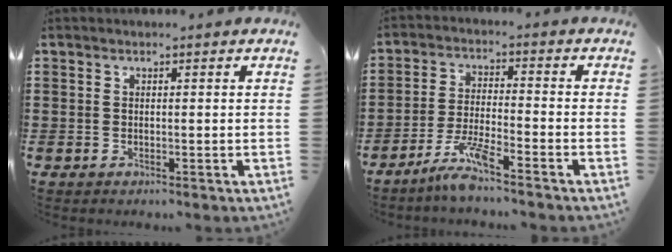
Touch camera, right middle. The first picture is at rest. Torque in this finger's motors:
{"motor_torque": [2.14, 0.00, 0.16, 0.11]}